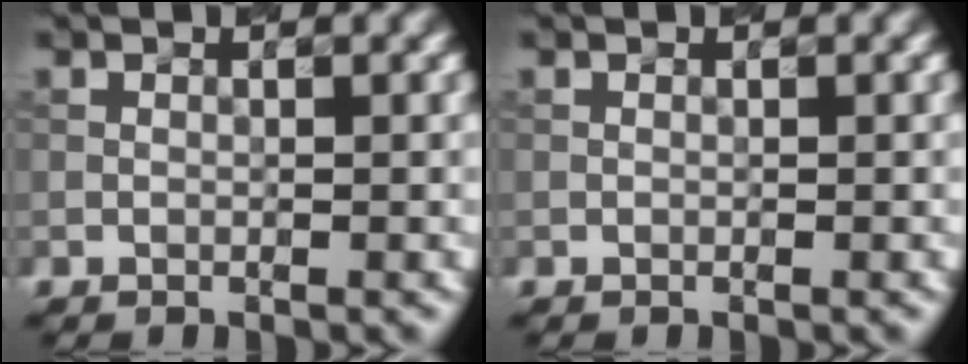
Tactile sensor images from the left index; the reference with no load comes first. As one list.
[{"total": 0.0}]